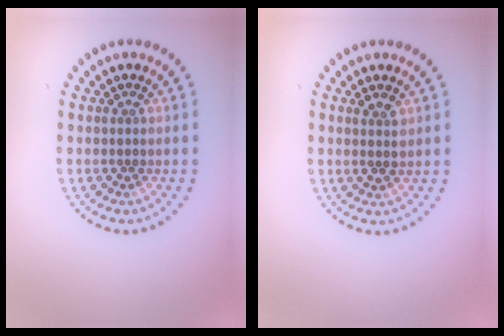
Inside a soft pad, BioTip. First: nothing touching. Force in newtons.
{"total": 1.3, "press": 1.3, "slide": 0.3}